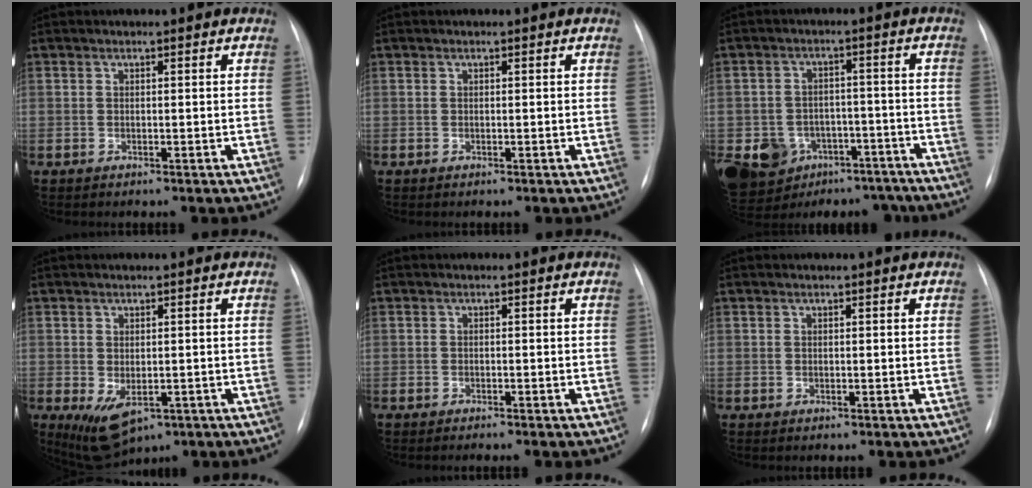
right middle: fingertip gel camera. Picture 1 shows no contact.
{"total": 0.0}
{"total": 18.1, "force": [-10.8, 13.1, 6.3], "torque": [-0.150, 0.024, -0.133]}
{"total": 6.4, "force": [-2.5, 3.4, 4.8], "torque": [-0.082, -0.016, -0.022]}
{"total": 1.1, "force": [-0.9, 0.0, 0.6], "torque": [-0.011, -0.003, -0.012]}
{"total": 0.0}